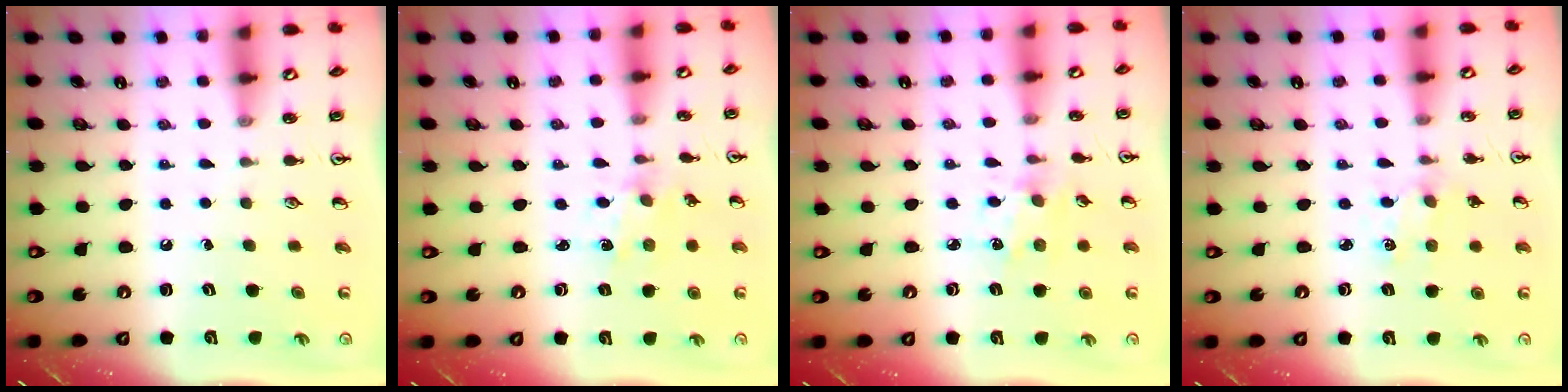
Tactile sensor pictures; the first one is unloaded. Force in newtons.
{"total": 1.6, "press": 1.5, "slide": 0.1}
{"total": 2.0, "press": 2.0, "slide": 0.4}
{"total": 1.9, "press": 1.9, "slide": 0.3}